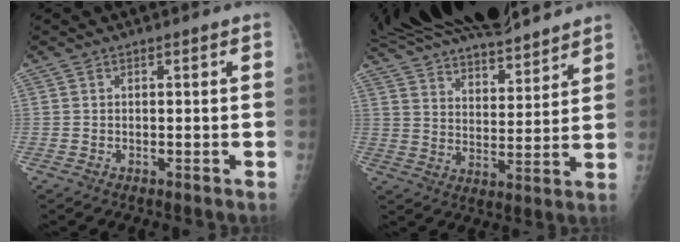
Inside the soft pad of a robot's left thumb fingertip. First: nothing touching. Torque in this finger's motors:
{"motor_torque": [0.84, 0.79, 1.39, -1.38, 0.36]}